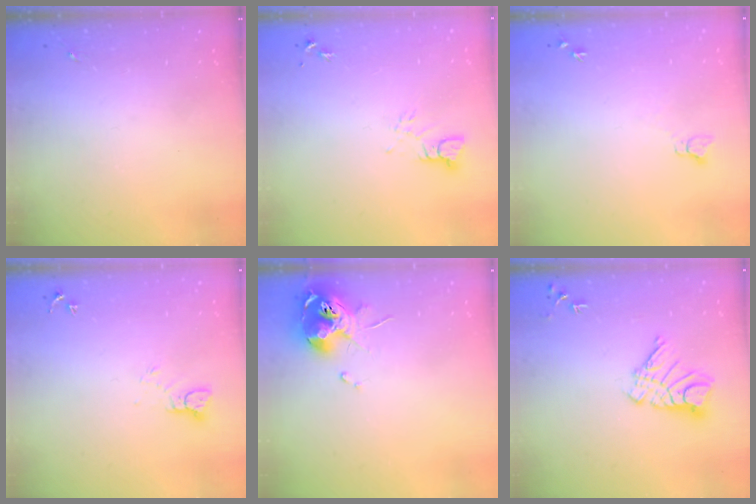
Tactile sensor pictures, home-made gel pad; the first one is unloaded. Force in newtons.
{"total": 3.2, "press": 3.2, "slide": 0.2}
{"total": 4.1, "press": 4.0, "slide": 0.5}
{"total": 3.1, "press": 3.1, "slide": 0.1}
{"total": 10.7, "press": 10.6, "slide": 0.9}
{"total": 11.1, "press": 11.0, "slide": 1.0}